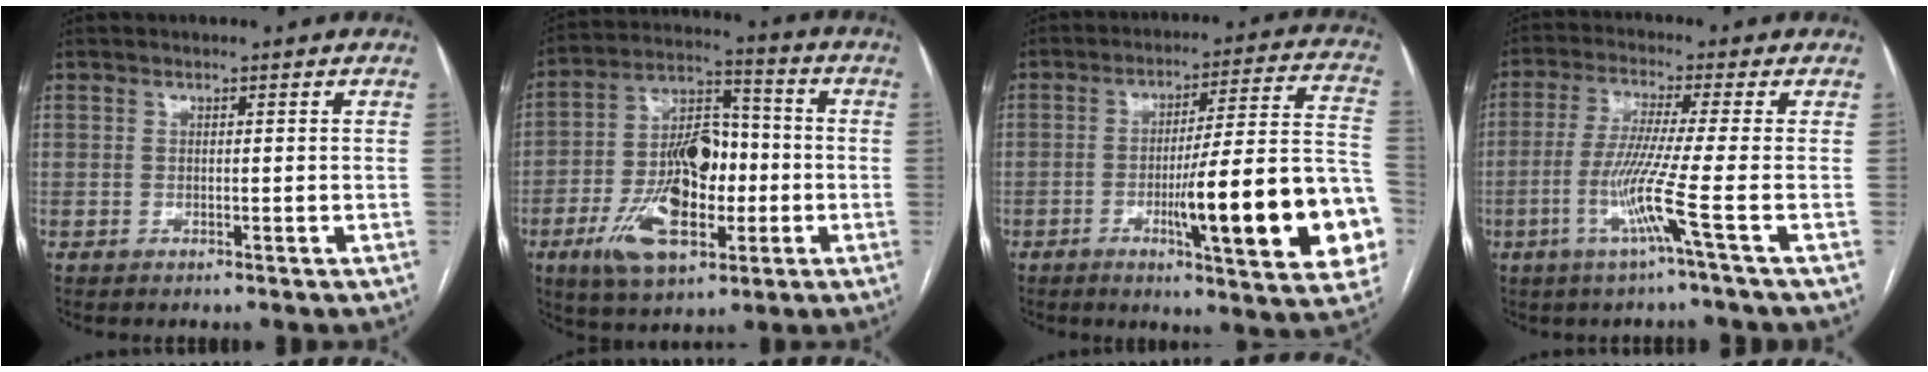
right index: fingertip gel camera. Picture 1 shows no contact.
{"total": 15.4, "force": [-4.5, 7.5, 12.7], "torque": [-0.247, 0.016, -0.069]}
{"total": 21.4, "force": [-6.1, 2.1, 20.4], "torque": [-0.216, 0.011, -0.077]}
{"total": 8.6, "force": [-3.3, -2.4, 7.6], "torque": [-0.153, -0.020, -0.072]}